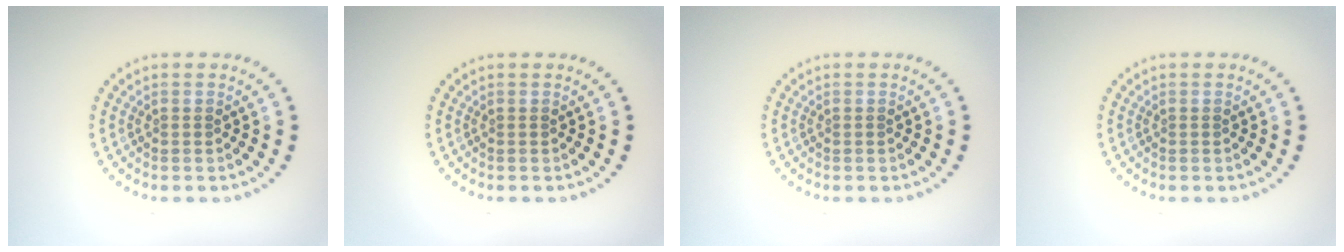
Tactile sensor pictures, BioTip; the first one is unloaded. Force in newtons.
{"total": 0.0}
{"total": 0.0}
{"total": 0.0}